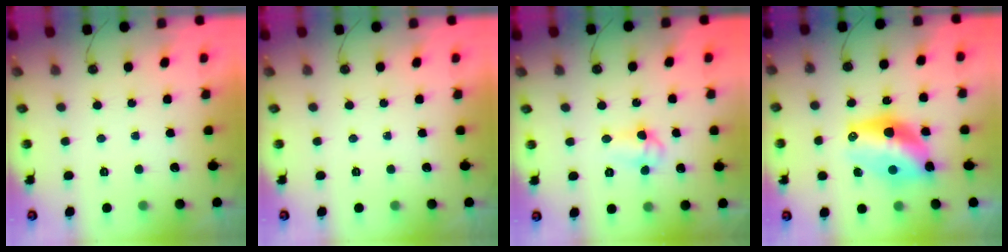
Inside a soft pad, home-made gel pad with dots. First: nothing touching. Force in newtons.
{"total": 0.0}
{"total": 7.8, "press": 6.9, "slide": 3.6}
{"total": 13.5, "press": 13.5, "slide": 1.4}